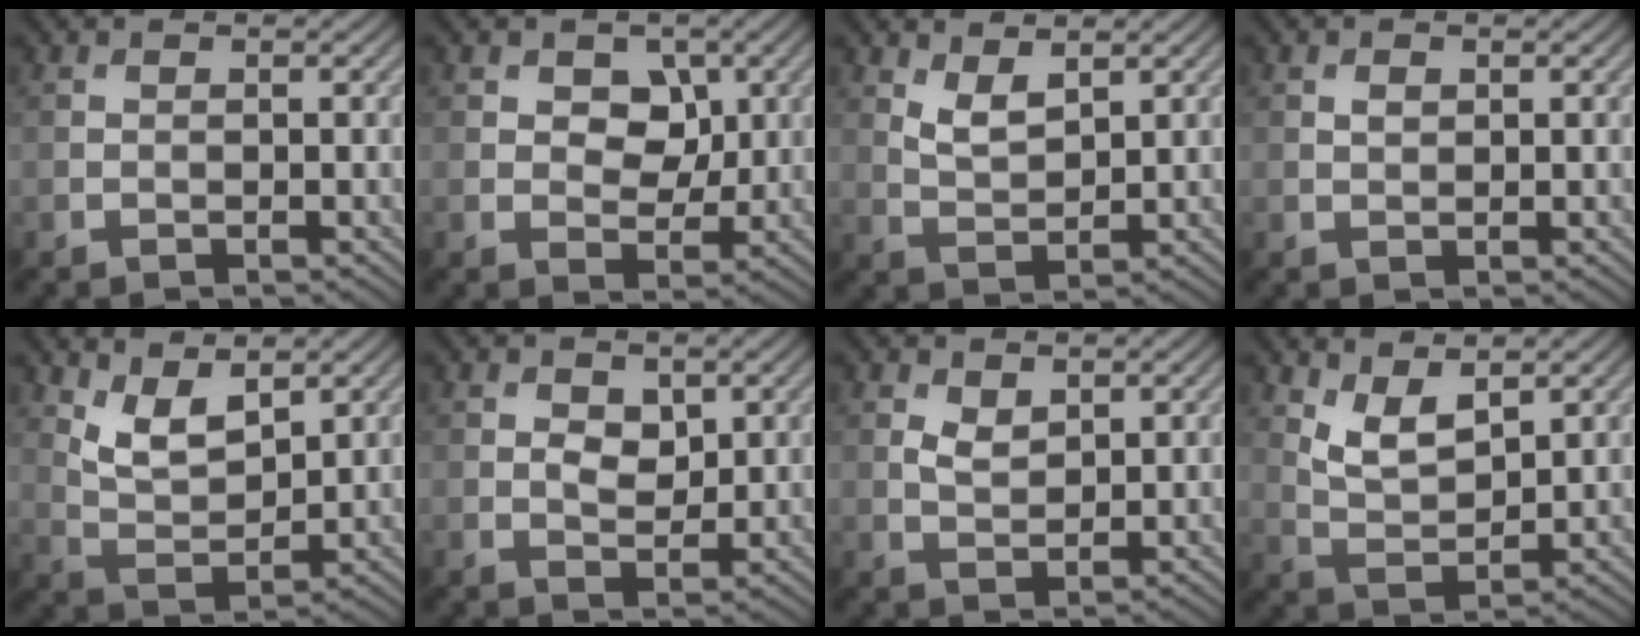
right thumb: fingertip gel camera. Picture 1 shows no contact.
{"total": 4.8, "force": [1.4, 3.4, 3.0], "torque": [-0.045, -0.007, 0.012]}
{"total": 3.2, "force": [2.0, 1.4, 2.1], "torque": [-0.049, -0.010, 0.046]}
{"total": 1.0, "force": [0.4, 0.6, 0.6], "torque": [-0.012, -0.001, 0.008]}
{"total": 5.7, "force": [3.6, 2.5, 3.7], "torque": [-0.083, -0.012, 0.073]}
{"total": 2.9, "force": [1.0, 1.9, 1.9], "torque": [-0.040, -0.006, 0.017]}
{"total": 2.5, "force": [1.2, 1.5, 1.6], "torque": [-0.038, -0.004, 0.027]}
{"total": 5.0, "force": [3.2, 2.2, 3.3], "torque": [-0.077, -0.011, 0.066]}